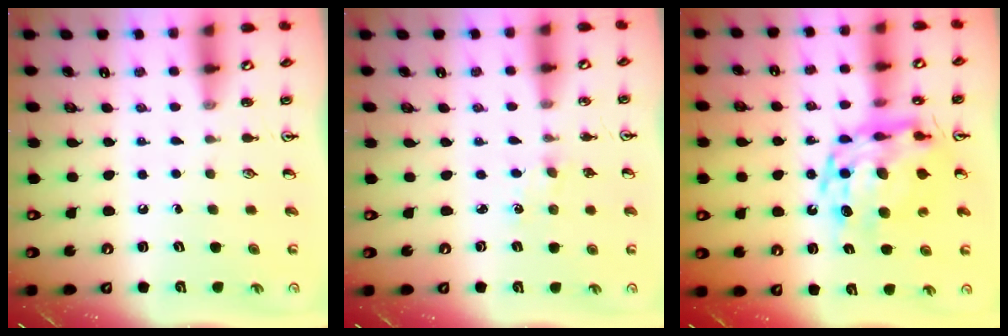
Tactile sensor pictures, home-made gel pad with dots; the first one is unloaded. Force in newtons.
{"total": 1.3, "press": 1.3, "slide": 0.3}
{"total": 16.8, "press": 16.7, "slide": 1.5}